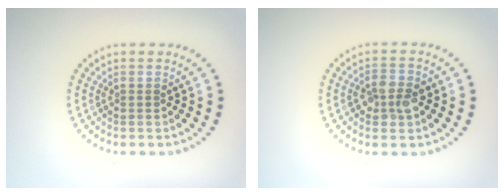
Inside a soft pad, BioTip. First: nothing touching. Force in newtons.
{"total": 2.6, "press": 2.5, "slide": 0.7}